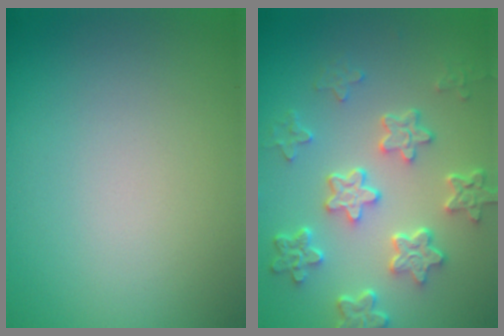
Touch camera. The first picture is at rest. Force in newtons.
{"total": 5.4, "press": 4.1, "slide": 3.5}